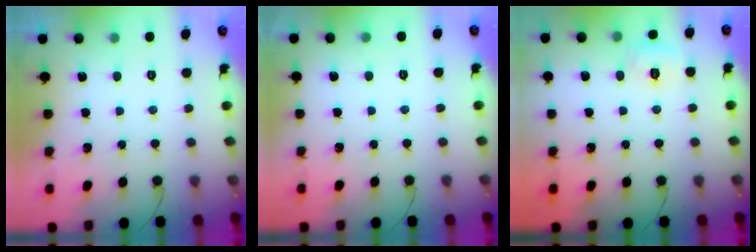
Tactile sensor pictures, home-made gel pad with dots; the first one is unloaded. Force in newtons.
{"total": 2.4, "press": 1.6, "slide": 1.8}
{"total": 5.2, "press": 5.1, "slide": 1.1}